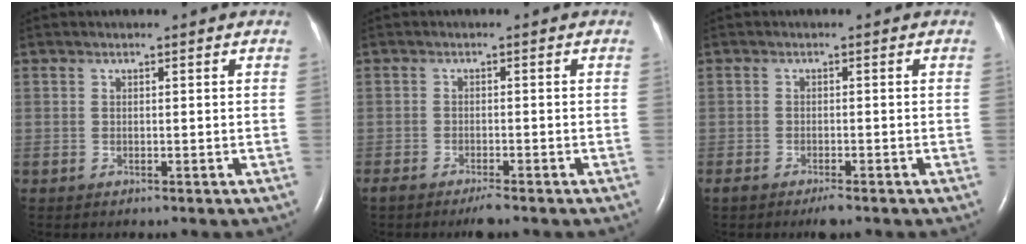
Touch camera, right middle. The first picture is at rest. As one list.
[{"total": 3.2, "force": [-2.6, 0.4, 1.9], "torque": [-0.032, -0.008, -0.040]}, {"total": 2.8, "force": [-2.1, 0.5, 1.7], "torque": [-0.031, -0.007, -0.032]}]